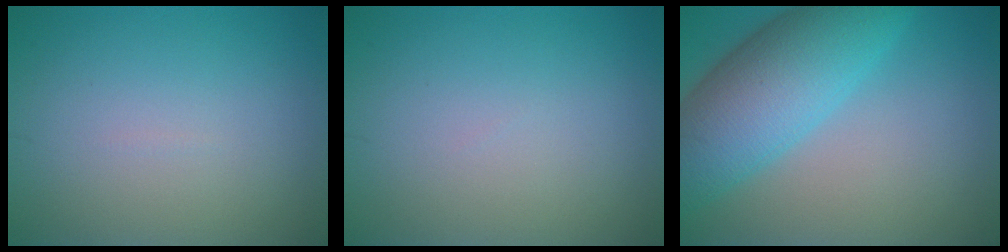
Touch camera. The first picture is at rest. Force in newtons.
{"total": 0.0}
{"total": 9.2, "press": 9.2, "slide": 0.3}